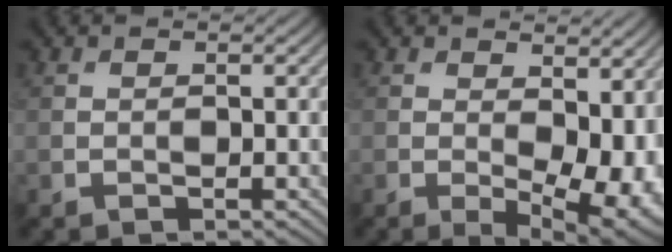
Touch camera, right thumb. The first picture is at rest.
{"total": 9.9, "force": [-0.3, 5.1, 8.5], "torque": [-0.117, -0.016, 0.014]}